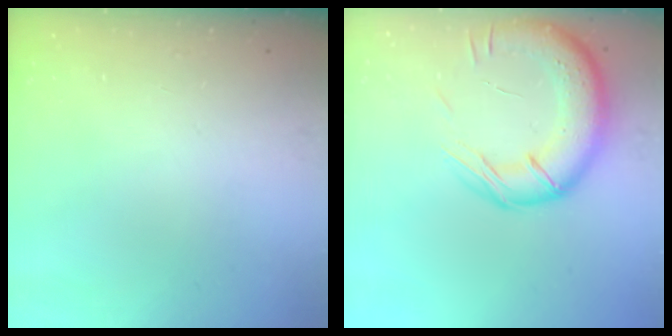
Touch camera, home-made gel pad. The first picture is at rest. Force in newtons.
{"total": 18.4, "press": 18.0, "slide": 3.7}